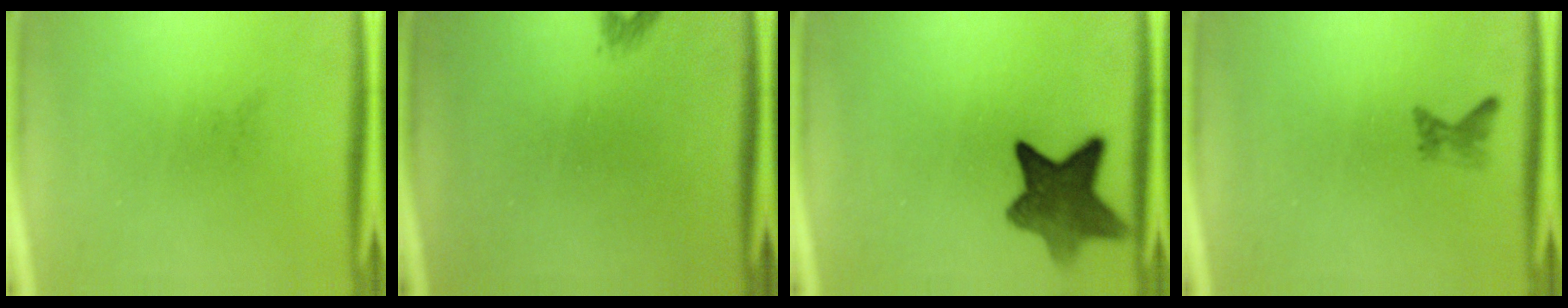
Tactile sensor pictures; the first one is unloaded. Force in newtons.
{"total": 0.9}
{"total": 9.0}
{"total": 1.2}